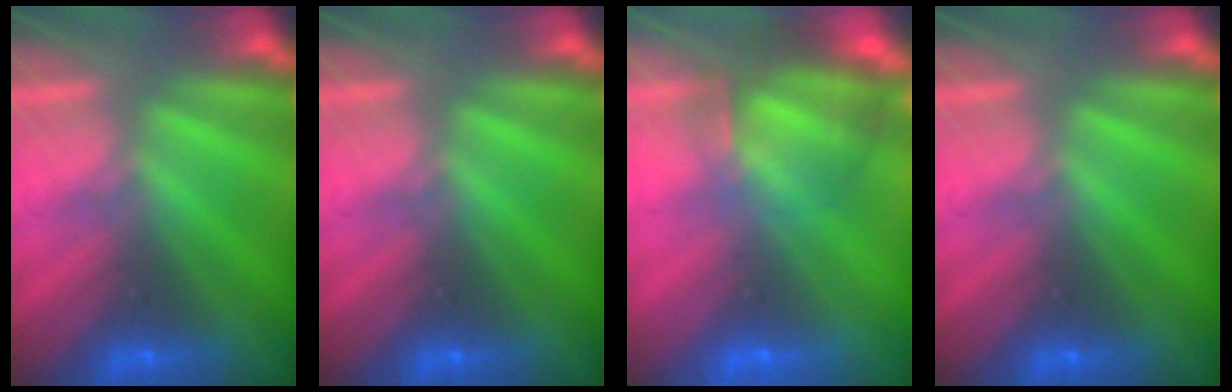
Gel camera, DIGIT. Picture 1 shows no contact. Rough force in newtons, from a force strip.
{"total": 0.0}
{"total": 7.5}
{"total": 0.0}